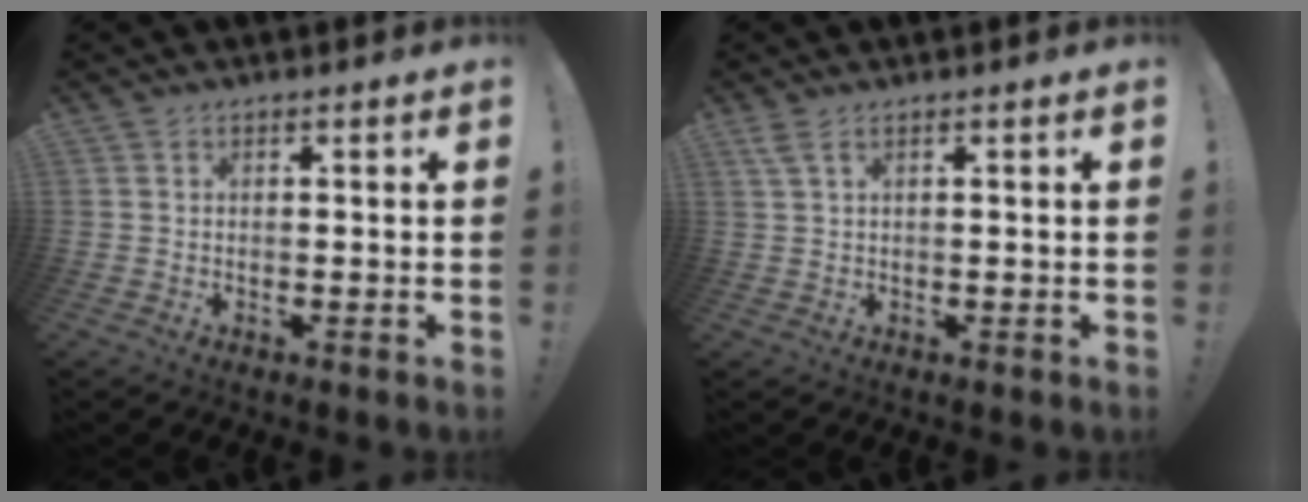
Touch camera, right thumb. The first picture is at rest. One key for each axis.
{"total": 2.4, "fx": 1.2, "fy": 0.5, "fz": 2.0, "tx": -0.049, "ty": 0.003, "tz": 0.023}